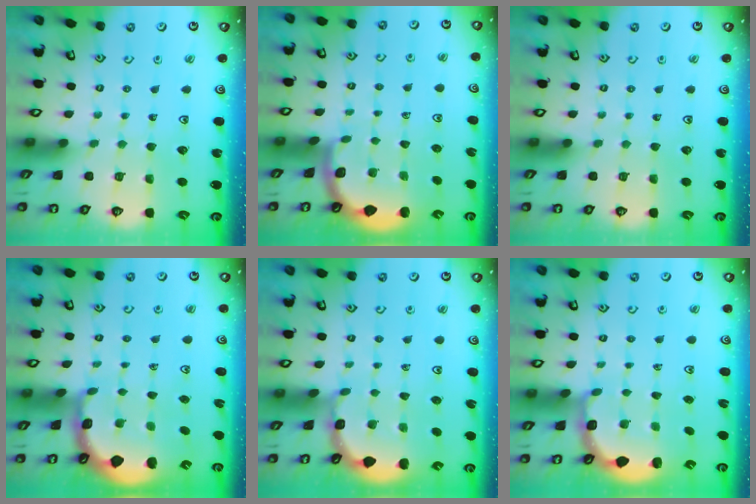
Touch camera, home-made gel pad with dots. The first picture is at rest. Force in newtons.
{"total": 1.7, "press": 1.7, "slide": 0.0}
{"total": 0.0}
{"total": 1.8, "press": 1.8, "slide": 0.3}
{"total": 1.5, "press": 1.5, "slide": 0.2}
{"total": 3.0, "press": 2.6, "slide": 1.5}